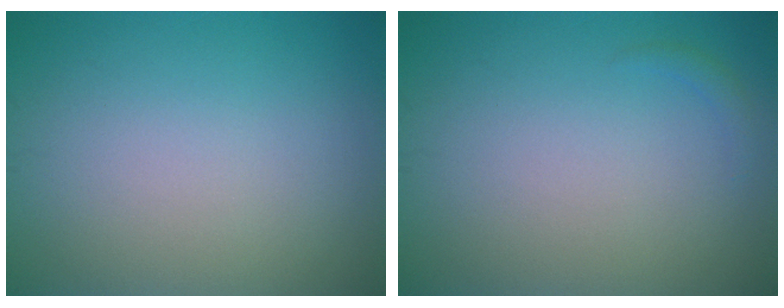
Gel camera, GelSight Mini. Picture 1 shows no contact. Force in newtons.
{"total": 0.7, "press": 0.7, "slide": 0.1}